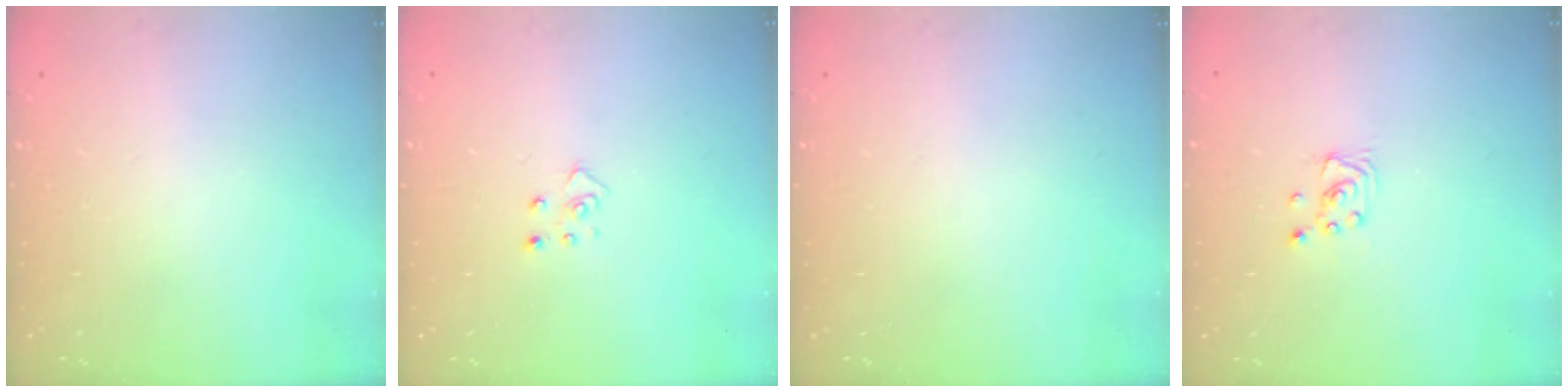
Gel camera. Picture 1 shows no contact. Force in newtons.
{"total": 3.8, "press": 3.8, "slide": 0.4}
{"total": 0.0}
{"total": 2.3, "press": 2.3, "slide": 0.2}